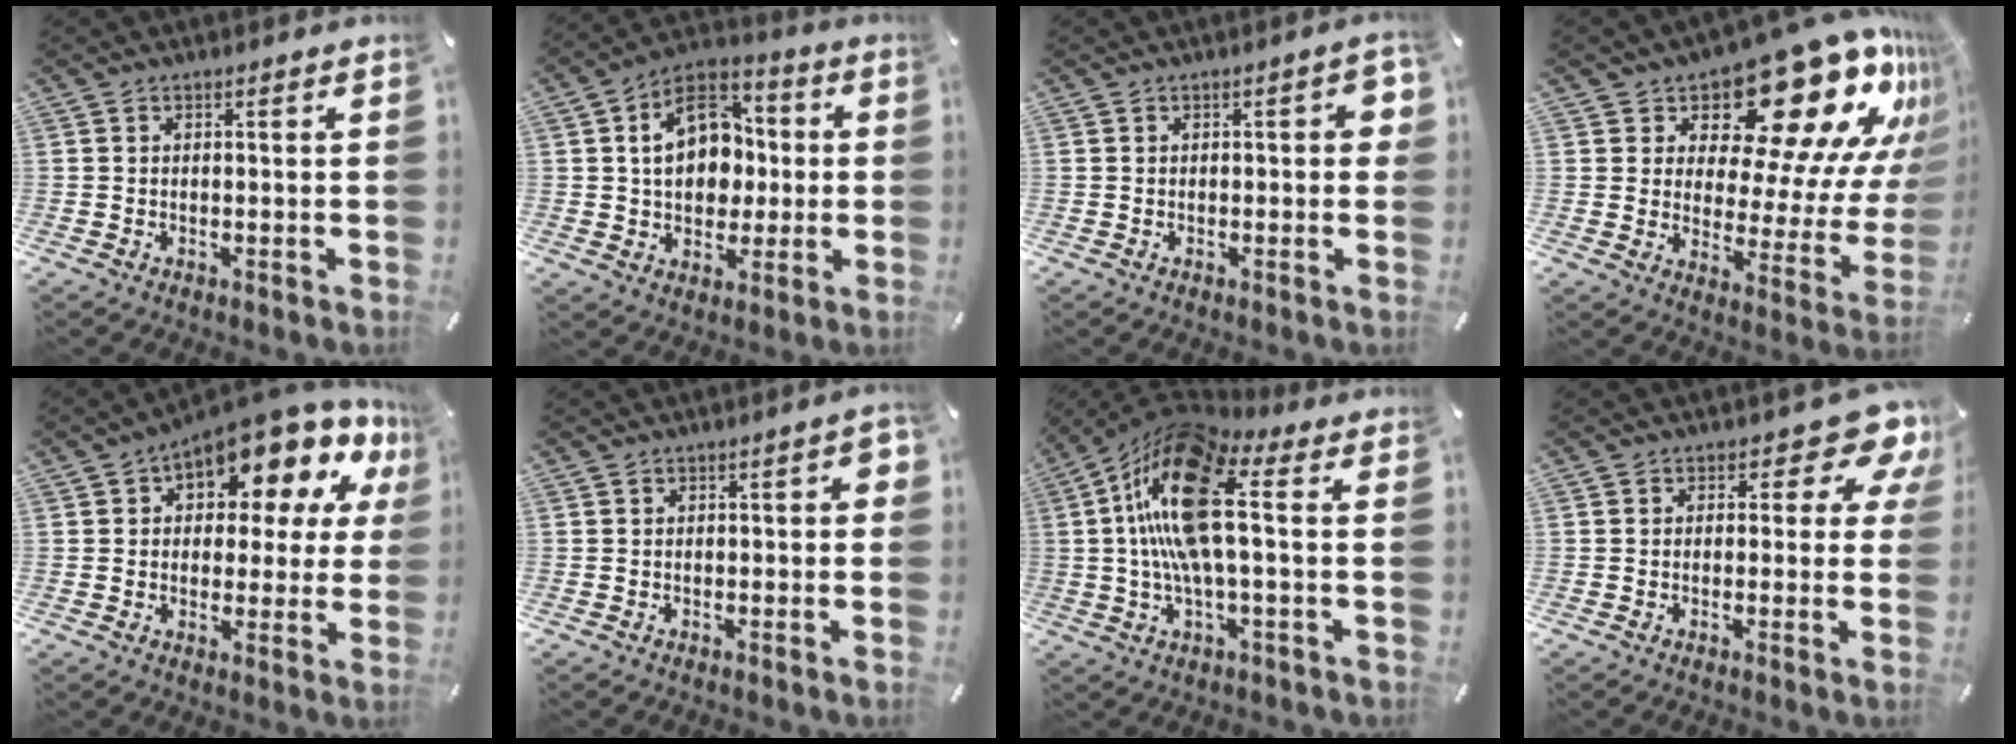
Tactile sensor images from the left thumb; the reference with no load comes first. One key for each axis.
{"total": 14.1, "fx": 1.2, "fy": 11.1, "fz": 8.7, "tx": -0.138, "ty": 0.010, "tz": 0.023}
{"total": 3.5, "fx": 0.1, "fy": 1.6, "fz": 3.1, "tx": -0.033, "ty": 0.002, "tz": -0.004}
{"total": 21.9, "fx": 14.8, "fy": 9.5, "fz": 13.1, "tx": -0.169, "ty": -0.123, "tz": 0.238}
{"total": 13.9, "fx": 9.7, "fy": 5.8, "fz": 8.1, "tx": -0.115, "ty": -0.089, "tz": 0.162}
{"total": 1.9, "fx": -0.3, "fy": 1.0, "fz": 1.6, "tx": -0.027, "ty": 0.007, "tz": -0.006}
{"total": 19.3, "fx": 2.2, "fy": 7.6, "fz": 17.6, "tx": -0.359, "ty": 0.001, "tz": 0.032}
{"total": 9.5, "fx": 4.2, "fy": 4.8, "fz": 7.1, "tx": -0.083, "ty": -0.024, "tz": 0.070}